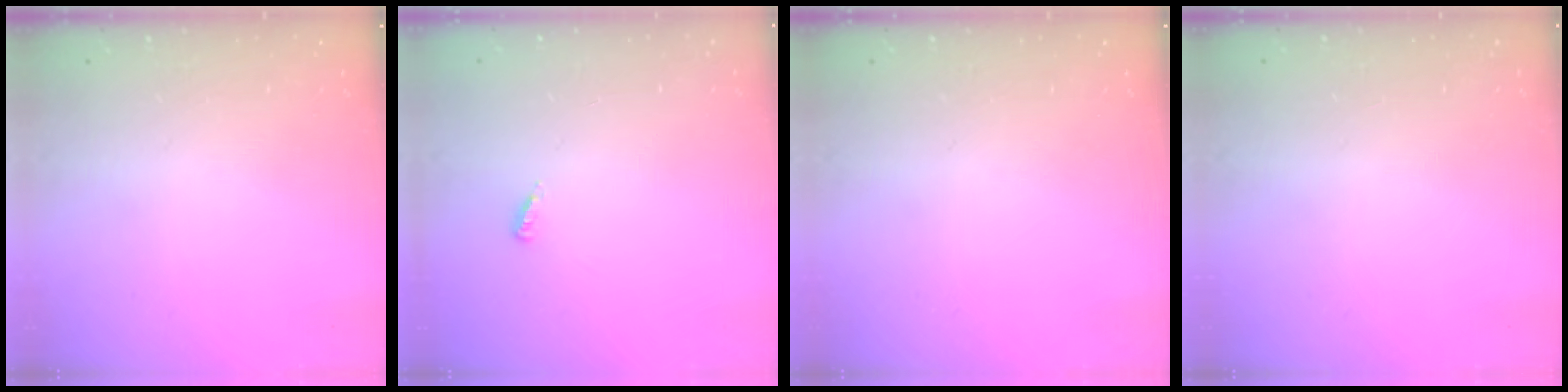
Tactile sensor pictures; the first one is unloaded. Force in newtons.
{"total": 3.2, "press": 3.2, "slide": 0.5}
{"total": 0.0}
{"total": 1.1, "press": 0.8, "slide": 0.7}